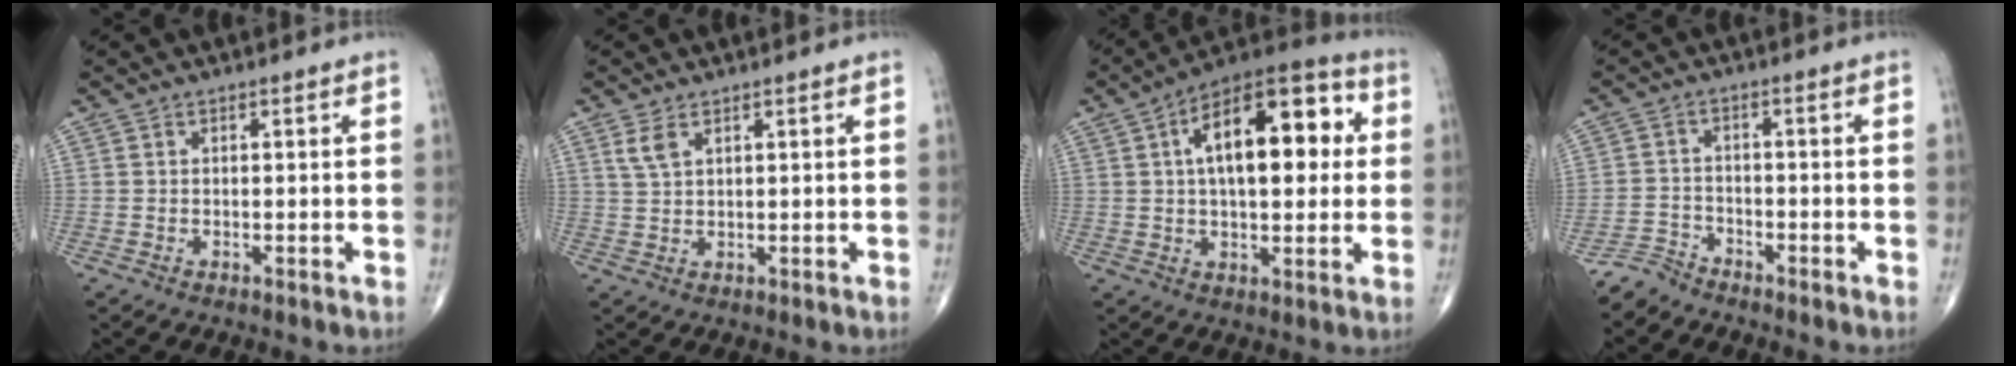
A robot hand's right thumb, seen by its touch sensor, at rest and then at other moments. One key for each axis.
{"total": 2.8, "fx": 1.6, "fy": 1.3, "fz": 2.0, "tx": -0.043, "ty": 0.002, "tz": 0.040}
{"total": 19.8, "fx": 4.1, "fy": 9.5, "fz": 16.8, "tx": -0.229, "ty": 0.025, "tz": 0.052}
{"total": 3.5, "fx": -3.4, "fy": 1.0, "fz": -0.4, "tx": 0.008, "ty": 0.007, "tz": -0.072}